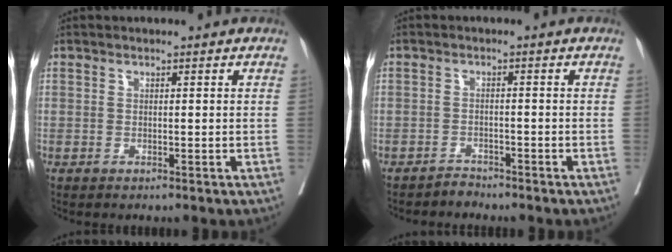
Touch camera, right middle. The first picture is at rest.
{"total": 1.6, "force": [-1.5, 0.2, -0.4], "torque": [0.007, -0.005, -0.026]}